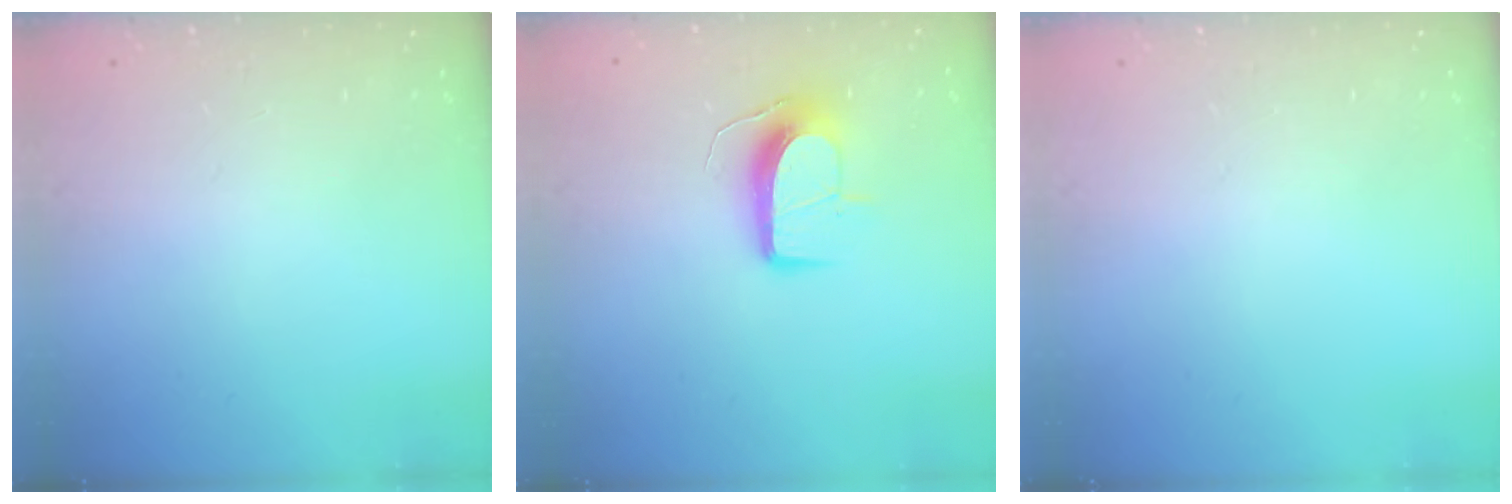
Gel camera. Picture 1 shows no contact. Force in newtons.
{"total": 10.6, "press": 10.6, "slide": 0.1}
{"total": 0.0}